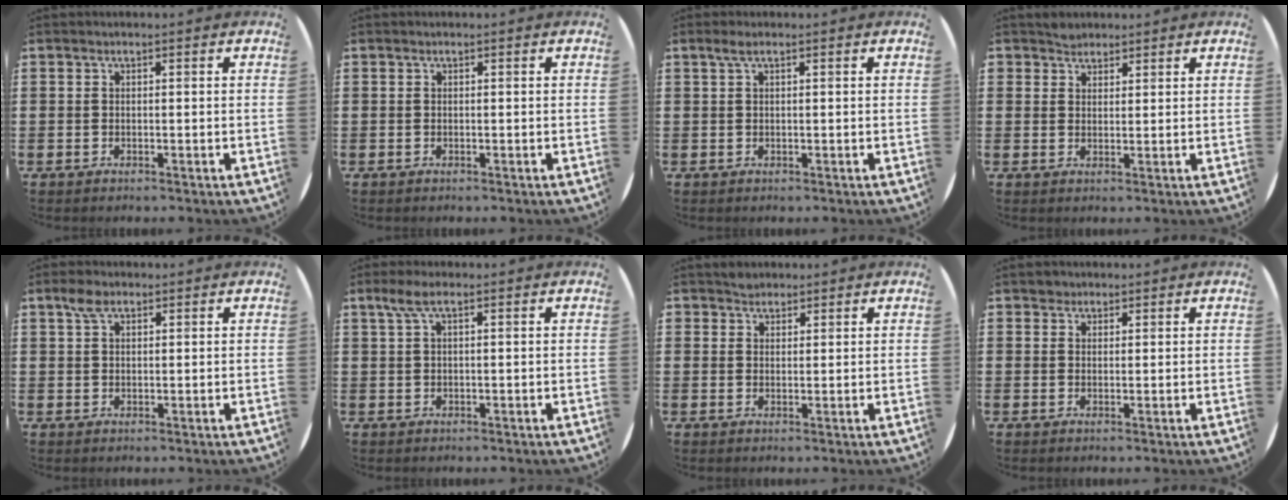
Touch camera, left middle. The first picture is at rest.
{"total": 0.0}
{"total": 1.1, "force": [0.5, 0.1, 1.0], "torque": [-0.021, 0.003, 0.009]}
{"total": 2.1, "force": [1.9, 0.8, -0.2], "torque": [0.008, 0.001, 0.037]}
{"total": 2.5, "force": [1.7, 1.2, 1.4], "torque": [-0.023, 0.003, 0.029]}
{"total": 2.3, "force": [1.1, 0.4, 2.0], "torque": [-0.042, 0.005, 0.018]}
{"total": 1.9, "force": [1.7, 0.8, -0.1], "torque": [0.008, 0.000, 0.032]}
{"total": 1.4, "force": [1.2, 0.7, -0.1], "torque": [0.007, -0.002, 0.023]}